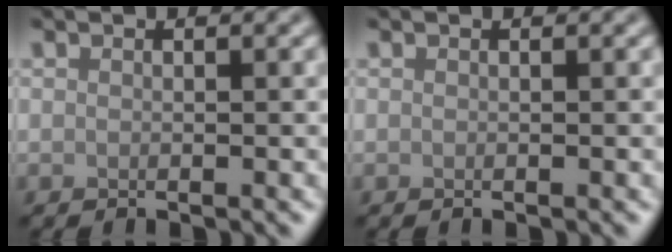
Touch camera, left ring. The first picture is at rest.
{"total": 0.0}